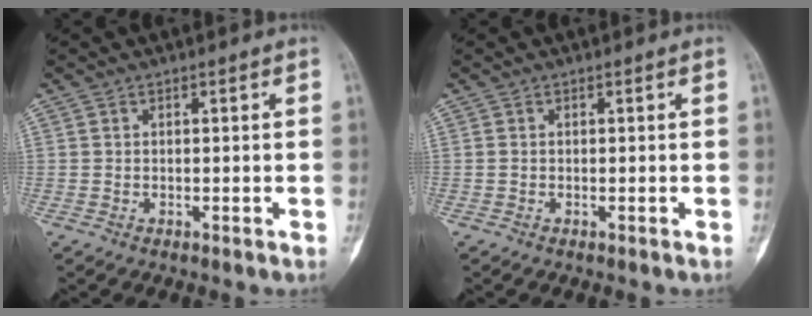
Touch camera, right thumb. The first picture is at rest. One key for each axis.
{"total": 0.0}